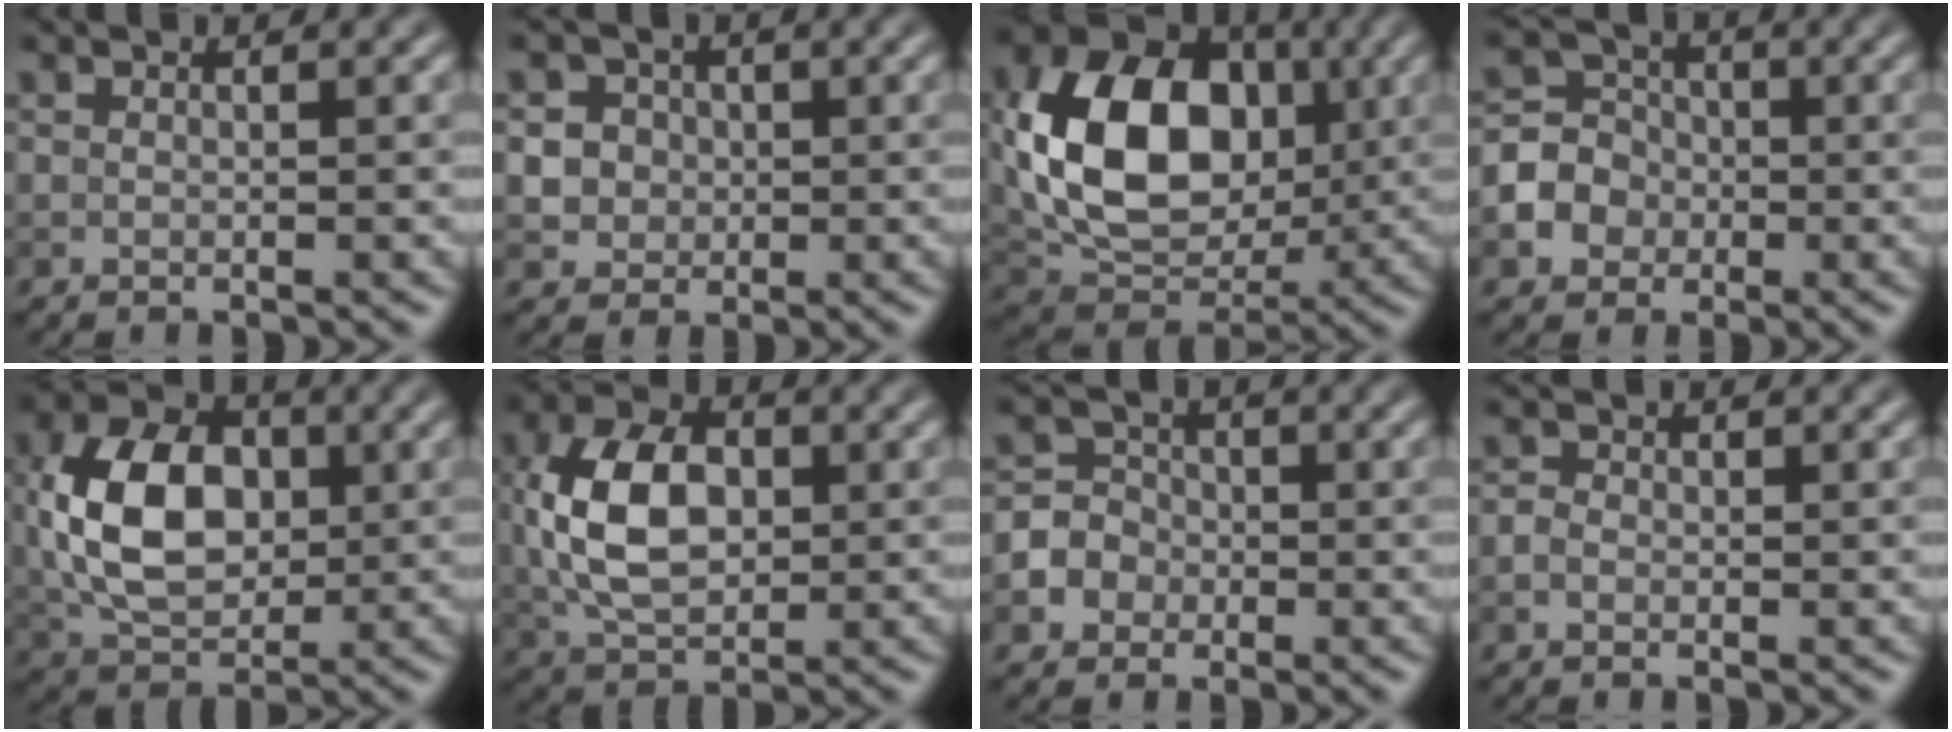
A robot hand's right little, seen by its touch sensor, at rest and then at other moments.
{"total": 4.5, "force": [0.8, 4.2, 1.6], "torque": [-0.017, 0.024, 0.009]}
{"total": 12.0, "force": [1.2, 8.7, 8.1], "torque": [-0.157, -0.001, 0.027]}
{"total": 4.4, "force": [-1.4, 4.0, 1.3], "torque": [-0.006, 0.007, -0.038]}
{"total": 9.2, "force": [0.5, 6.2, 6.8], "torque": [-0.137, 0.009, 0.005]}
{"total": 8.4, "force": [0.5, 5.4, 6.4], "torque": [-0.137, 0.006, 0.006]}
{"total": 4.3, "force": [-1.7, 3.9, 0.9], "torque": [0.010, 0.005, -0.043]}
{"total": 1.0, "force": [-0.4, 0.8, 0.4], "torque": [-0.008, 0.000, -0.012]}